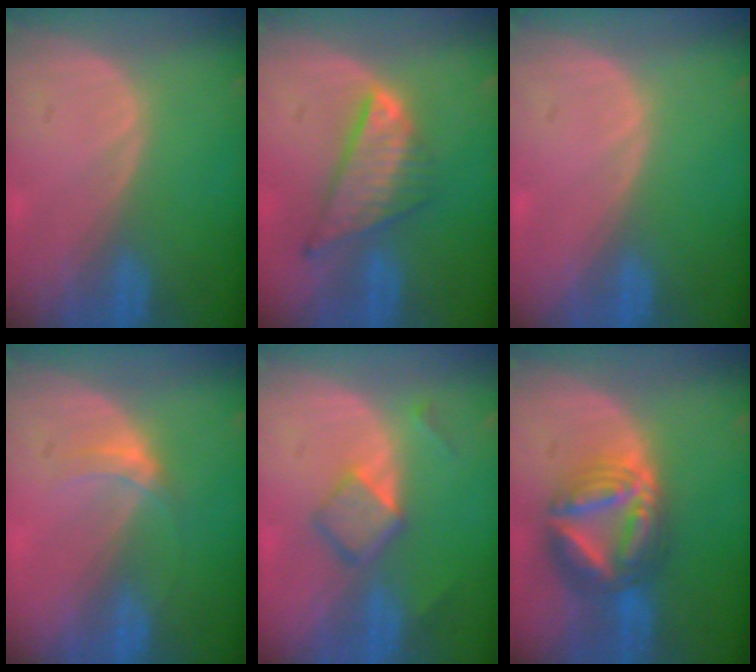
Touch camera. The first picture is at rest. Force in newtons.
{"total": 8.3, "press": 7.1, "slide": 4.3}
{"total": 0.0}
{"total": 2.9, "press": 2.5, "slide": 1.5}
{"total": 4.8, "press": 4.5, "slide": 1.4}
{"total": 9.2, "press": 9.1, "slide": 0.9}